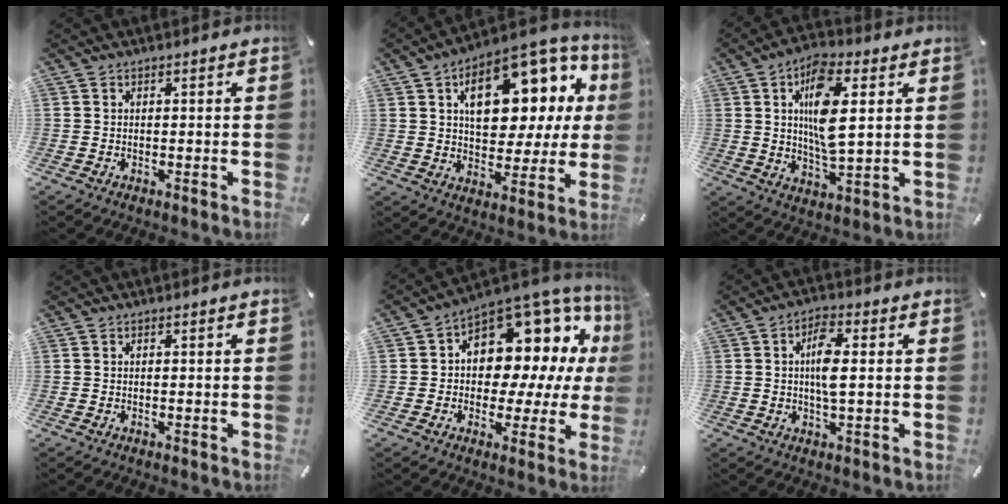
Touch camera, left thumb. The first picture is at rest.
{"total": 19.9, "force": [7.9, 11.7, 14.0], "torque": [-0.188, -0.042, 0.134]}
{"total": 12.7, "force": [3.4, 5.1, 11.1], "torque": [-0.211, -0.006, 0.051]}
{"total": 0.0}
{"total": 13.2, "force": [5.1, 9.3, 7.8], "torque": [-0.098, -0.068, 0.087]}
{"total": 7.1, "force": [0.9, 2.3, 6.6], "torque": [-0.127, 0.002, 0.010]}